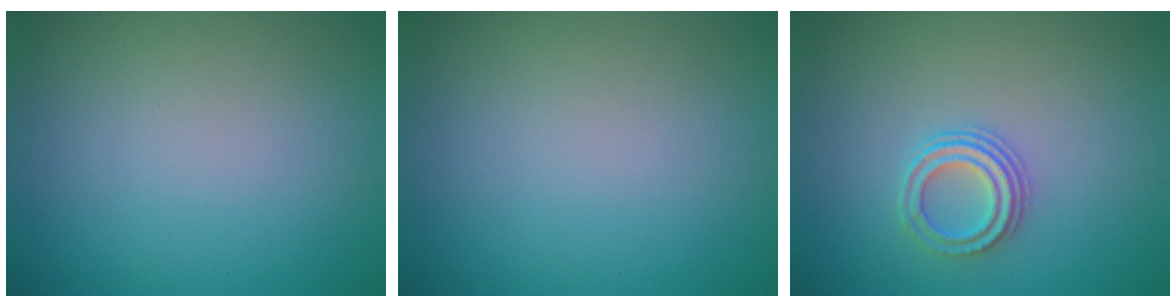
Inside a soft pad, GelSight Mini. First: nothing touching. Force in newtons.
{"total": 0.0}
{"total": 2.5, "press": 2.2, "slide": 1.2}